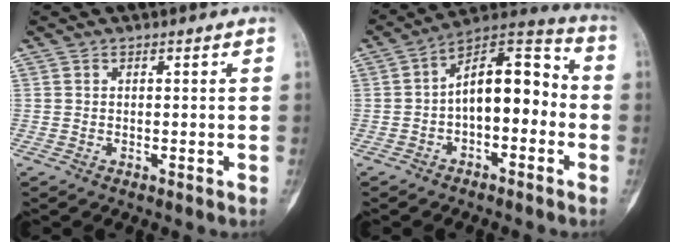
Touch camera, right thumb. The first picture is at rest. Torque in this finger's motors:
{"motor_torque": [0.84, 0.77, 0.14, -0.25, 0.43]}